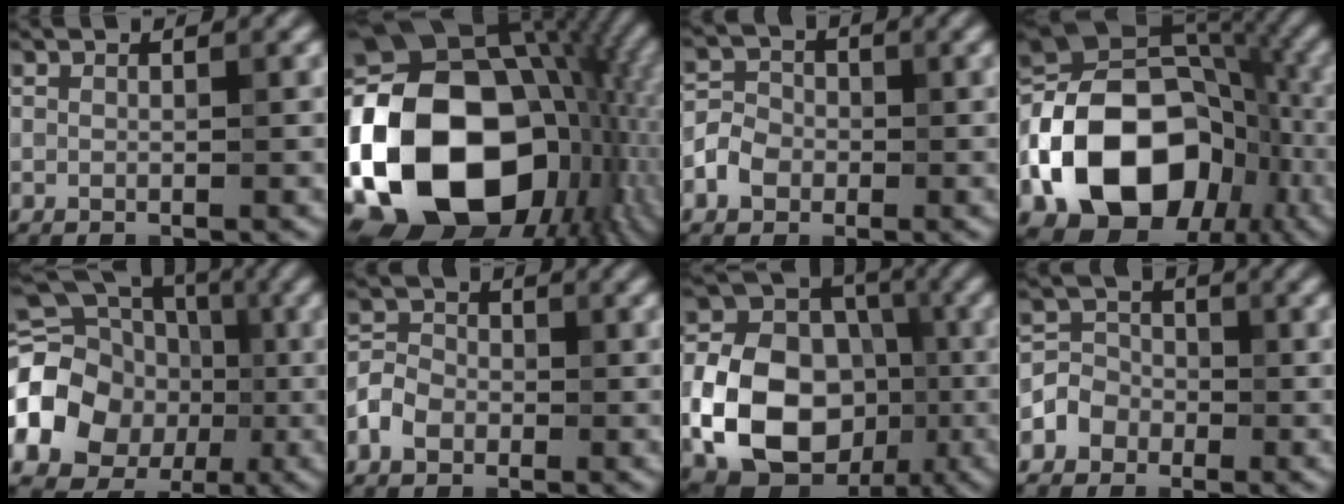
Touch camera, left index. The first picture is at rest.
{"total": 21.1, "force": [-2.3, 15.5, 14.2], "torque": [-0.286, -0.012, -0.026]}
{"total": 3.1, "force": [-1.1, 2.6, 1.2], "torque": [-0.012, 0.002, -0.025]}
{"total": 16.4, "force": [-5.3, 11.7, 10.2], "torque": [-0.177, 0.000, -0.104]}
{"total": 14.0, "force": [-1.9, 12.0, 7.0], "torque": [-0.131, -0.014, -0.049]}
{"total": 3.3, "force": [-1.3, 2.6, 1.6], "torque": [-0.031, 0.005, -0.031]}
{"total": 12.2, "force": [-3.1, 9.2, 7.4], "torque": [-0.137, -0.004, -0.065]}
{"total": 3.2, "force": [-1.5, 2.8, 0.5], "torque": [0.014, 0.006, -0.039]}